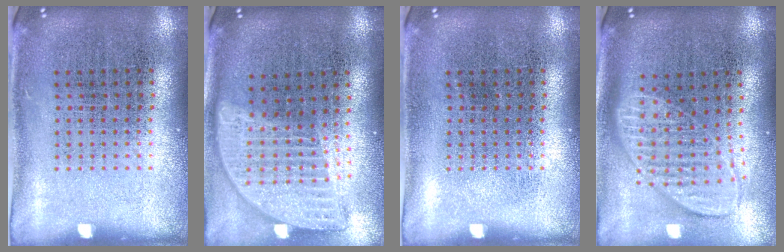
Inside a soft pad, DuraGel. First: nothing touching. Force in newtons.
{"total": 1.9, "press": 1.6, "slide": 1.2}
{"total": 0.0}
{"total": 1.9, "press": 1.5, "slide": 1.1}